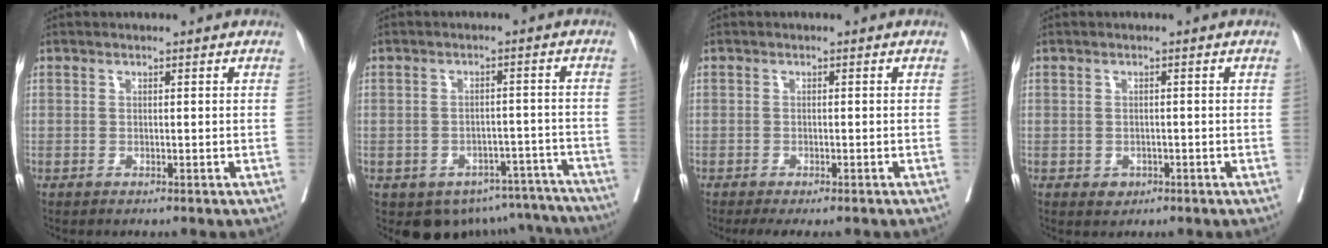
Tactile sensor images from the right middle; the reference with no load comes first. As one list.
[{"total": 12.2, "force": [-9.9, 6.6, 2.4], "torque": [-0.014, 0.030, -0.108]}, {"total": 4.3, "force": [-3.5, 1.4, 2.2], "torque": [-0.025, -0.009, -0.049]}, {"total": 1.7, "force": [-0.8, 1.4, 0.6], "torque": [-0.004, 0.003, -0.005]}]